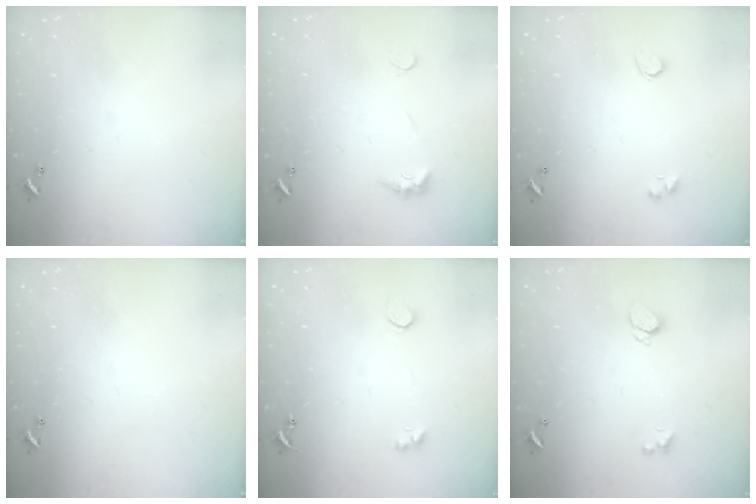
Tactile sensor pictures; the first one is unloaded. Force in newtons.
{"total": 2.5, "press": 2.4, "slide": 0.7}
{"total": 1.9, "press": 1.5, "slide": 1.1}
{"total": 0.0}
{"total": 2.1, "press": 1.9, "slide": 1.0}
{"total": 2.4, "press": 2.3, "slide": 0.6}